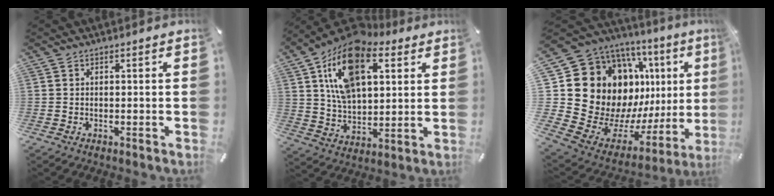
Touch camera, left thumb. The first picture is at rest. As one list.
[{"total": 19.1, "force": [8.8, 11.2, 12.7], "torque": [-0.246, -0.028, 0.150]}, {"total": 23.2, "force": [5.7, 17.4, 14.3], "torque": [-0.207, -0.096, 0.154]}]